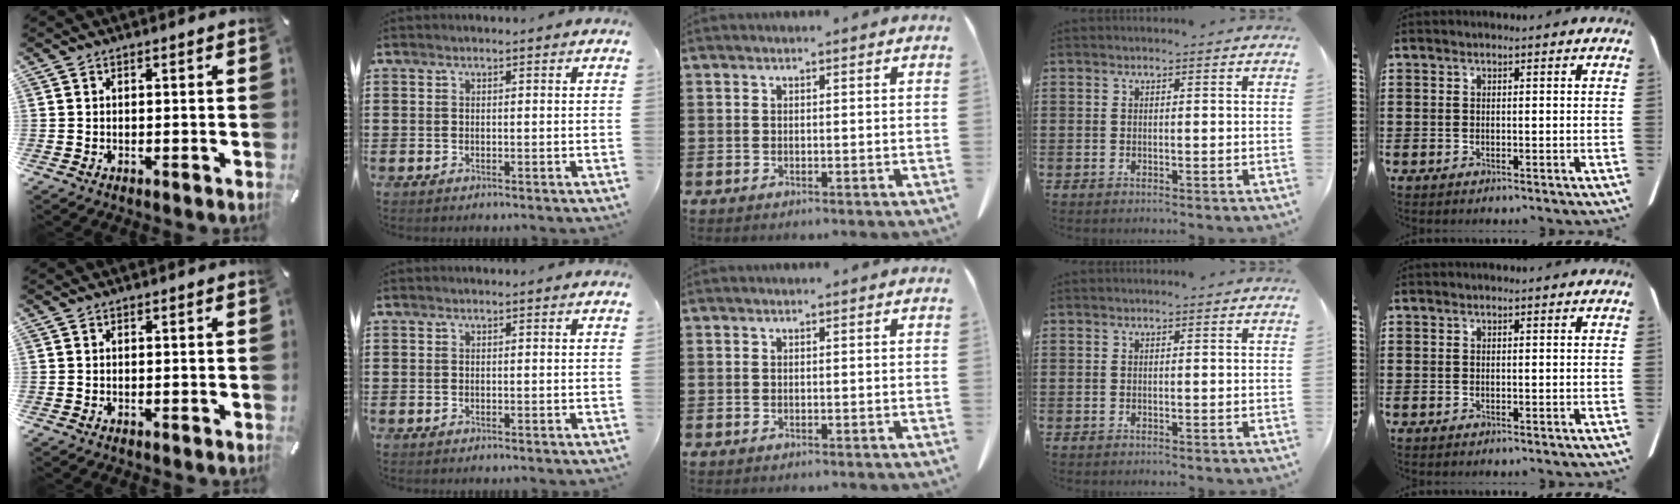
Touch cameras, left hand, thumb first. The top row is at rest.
{}